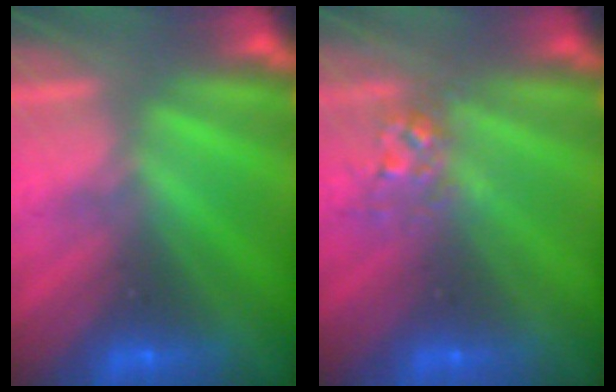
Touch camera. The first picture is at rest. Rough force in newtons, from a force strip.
{"total": 2.8}